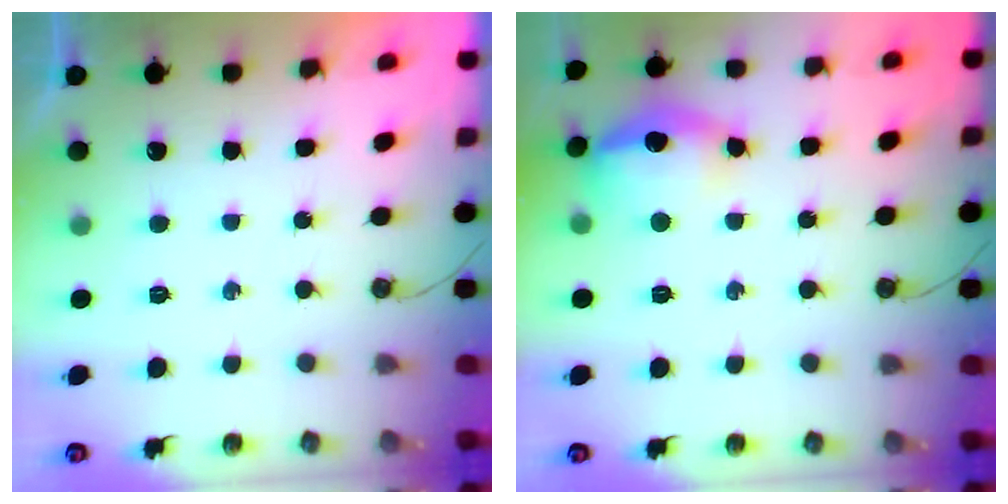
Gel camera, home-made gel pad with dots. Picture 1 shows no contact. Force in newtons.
{"total": 14.3, "press": 14.3, "slide": 1.3}